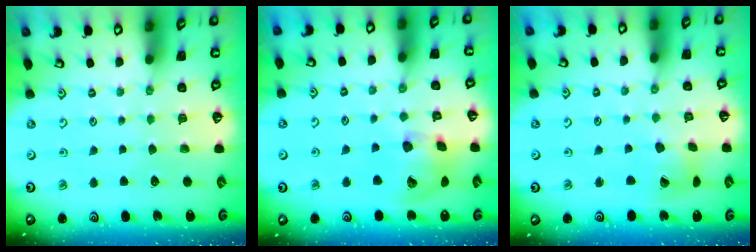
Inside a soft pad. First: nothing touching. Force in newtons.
{"total": 14.6, "press": 14.4, "slide": 2.3}
{"total": 9.7, "press": 9.6, "slide": 1.3}